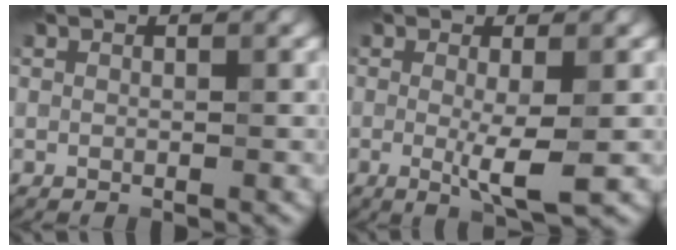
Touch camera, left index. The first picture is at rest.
{"total": 3.6, "force": [-0.3, 0.5, 3.6], "torque": [-0.064, -0.013, -0.003]}